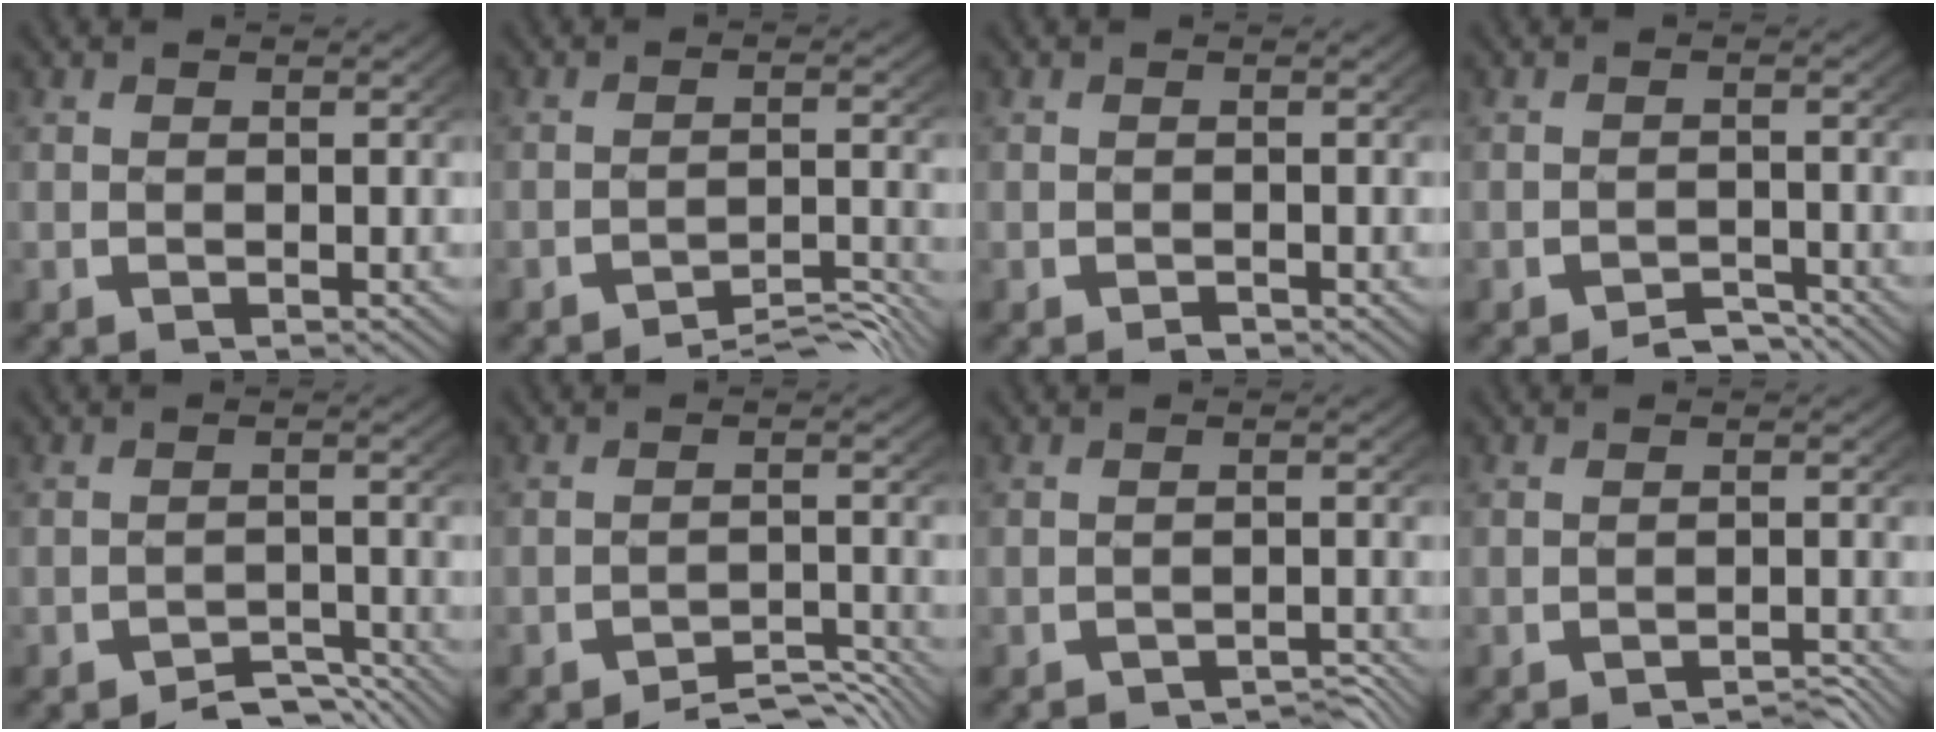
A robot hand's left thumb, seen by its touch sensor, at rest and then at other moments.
{"total": 5.3, "force": [-4.3, 1.5, 2.7], "torque": [-0.029, -0.009, -0.067]}
{"total": 0.5, "force": [-0.5, 0.2, 0.2], "torque": [0.001, -0.001, -0.011]}
{"total": 2.6, "force": [-2.4, 0.7, 0.9], "torque": [-0.008, -0.006, -0.042]}
{"total": 4.2, "force": [-3.7, 1.3, 1.6], "torque": [-0.013, -0.008, -0.061]}
{"total": 5.5, "force": [-4.7, 1.7, 2.4], "torque": [-0.023, -0.008, -0.073]}
{"total": 3.2, "force": [-2.9, 0.8, 1.1], "torque": [-0.006, -0.008, -0.045]}
{"total": 2.9, "force": [-2.6, 0.5, 1.1], "torque": [-0.010, -0.005, -0.041]}